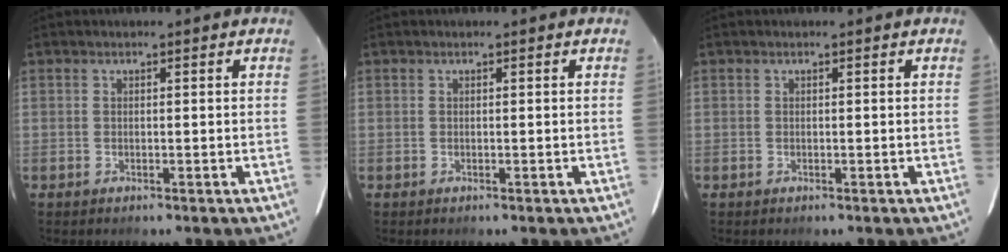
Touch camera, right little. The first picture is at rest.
{"total": 0.0}
{"total": 0.0}